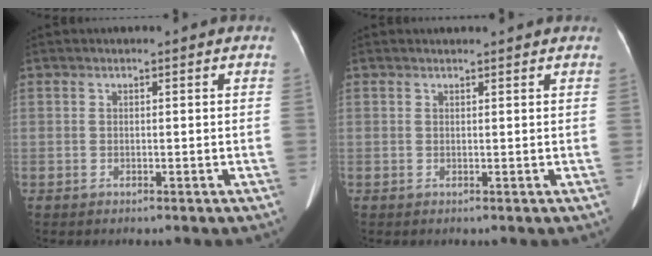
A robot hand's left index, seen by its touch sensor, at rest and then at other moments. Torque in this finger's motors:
{"motor_torque": [-0.28, -0.14, -0.51, -0.21]}